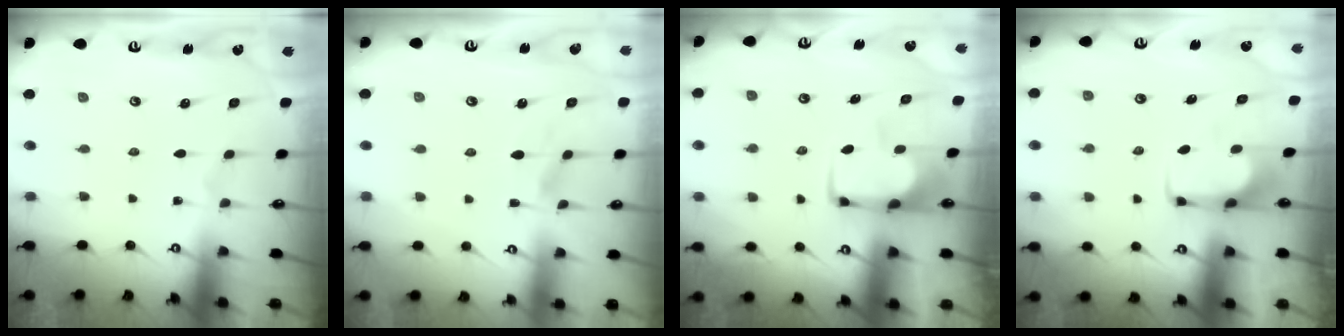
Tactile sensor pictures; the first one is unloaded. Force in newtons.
{"total": 2.4, "press": 2.1, "slide": 1.1}
{"total": 1.7, "press": 1.6, "slide": 0.4}
{"total": 2.0, "press": 1.9, "slide": 0.4}